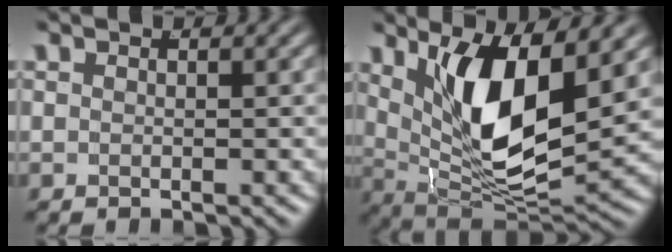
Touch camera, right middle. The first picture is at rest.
{"total": 11.0, "force": [2.0, 5.4, 9.3], "torque": [-0.169, -0.022, 0.047]}